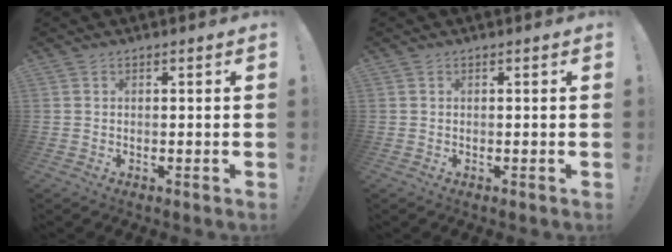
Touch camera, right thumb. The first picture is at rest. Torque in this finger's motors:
{"motor_torque": [0.00, 0.00, 0.00, 0.00, 0.00]}